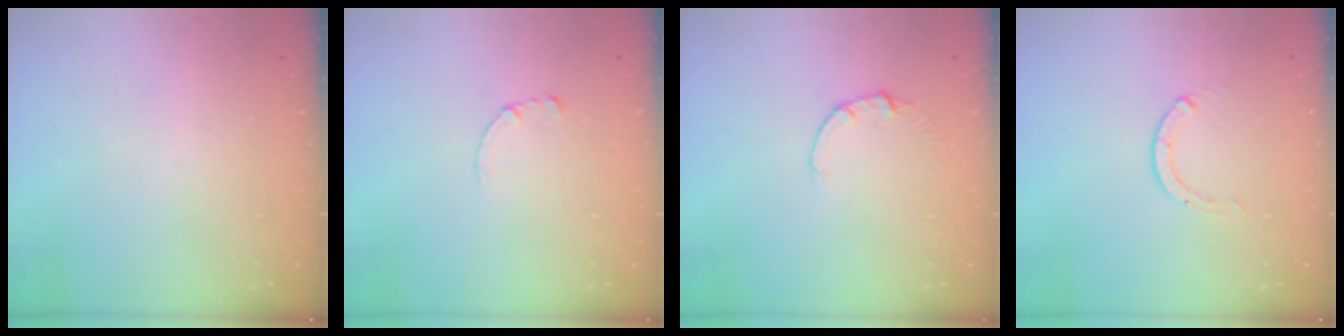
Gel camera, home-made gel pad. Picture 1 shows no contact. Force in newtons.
{"total": 0.7, "press": 0.6, "slide": 0.1}
{"total": 0.5, "press": 0.5, "slide": 0.1}
{"total": 0.0}